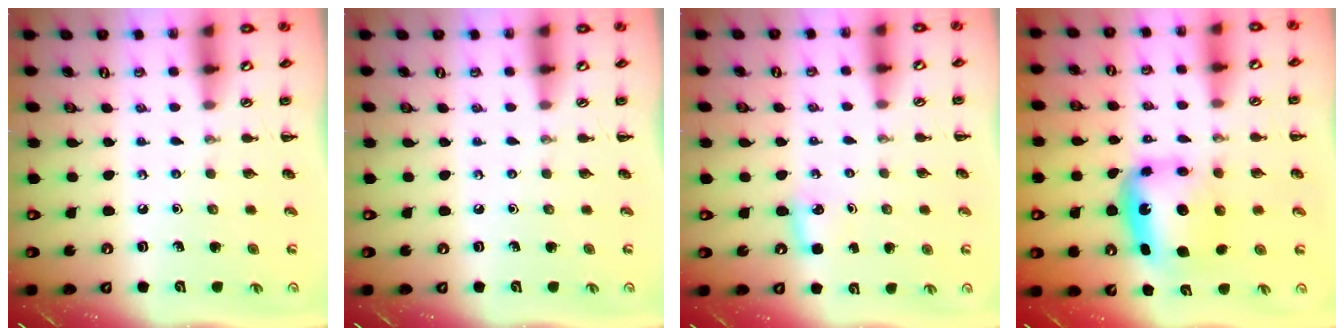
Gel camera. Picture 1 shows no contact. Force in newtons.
{"total": 0.0}
{"total": 3.5, "press": 3.4, "slide": 1.0}
{"total": 6.3, "press": 6.1, "slide": 1.6}